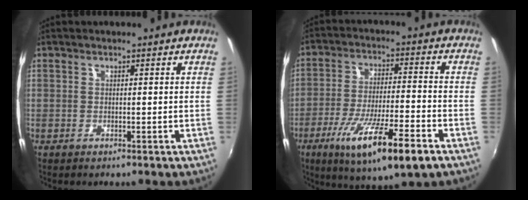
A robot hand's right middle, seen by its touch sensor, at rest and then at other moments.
{"total": 16.9, "force": [-9.0, 2.6, 14.0], "torque": [-0.259, -0.042, -0.150]}